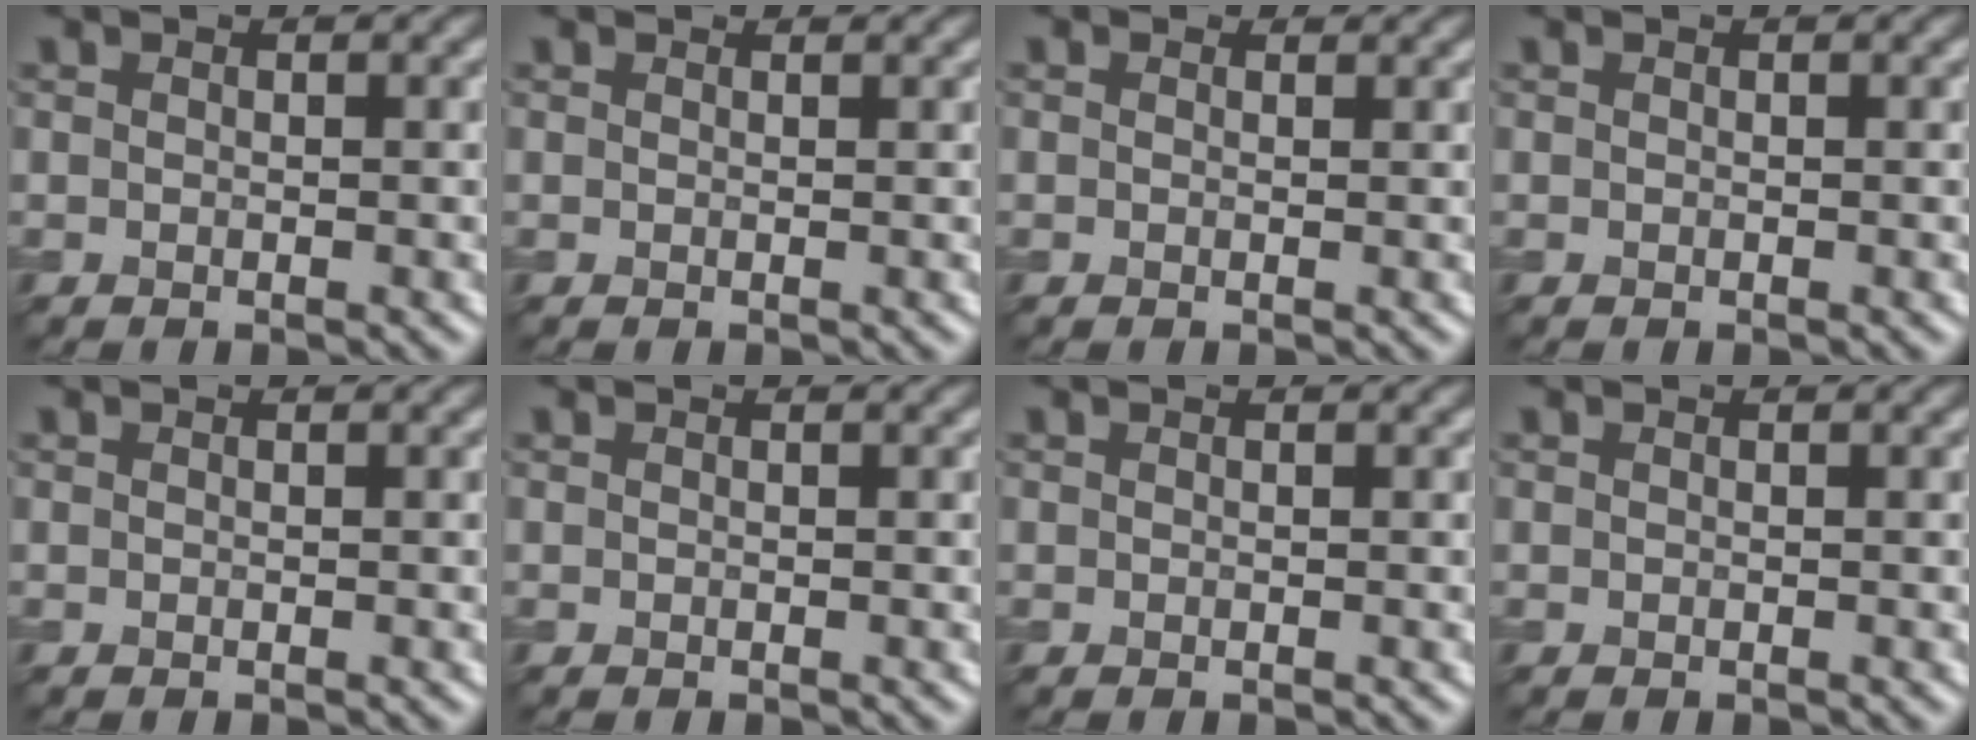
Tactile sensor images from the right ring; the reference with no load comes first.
{"total": 0.9, "force": [0.9, 0.2, 0.1], "torque": [-0.005, -0.006, 0.008]}
{"total": 0.7, "force": [0.6, 0.4, 0.2], "torque": [-0.005, -0.004, 0.000]}
{"total": 0.0}
{"total": 0.0}
{"total": 0.0}
{"total": 0.0}
{"total": 0.0}